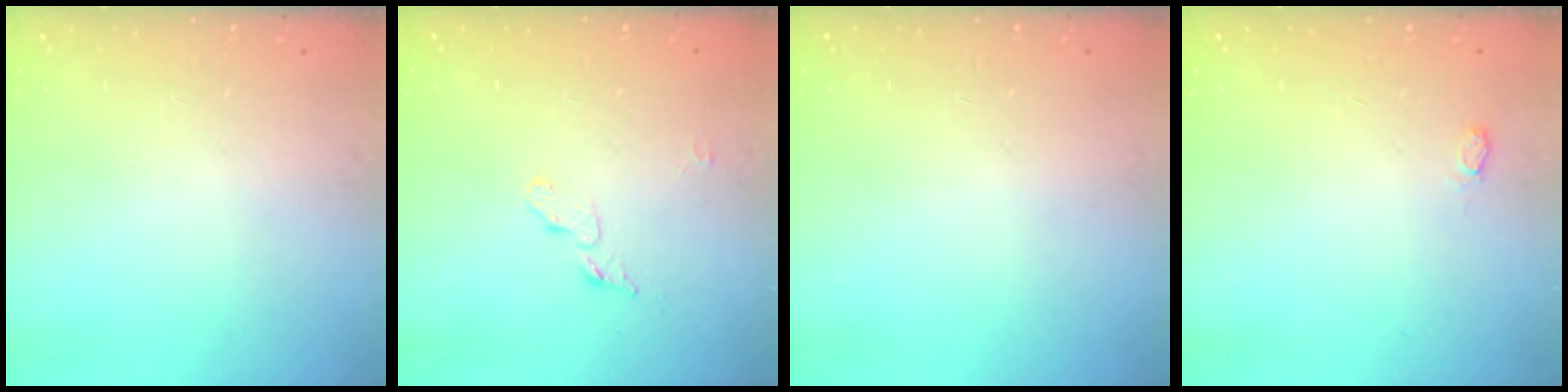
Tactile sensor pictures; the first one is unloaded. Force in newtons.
{"total": 4.8, "press": 4.7, "slide": 0.4}
{"total": 1.2, "press": 1.1, "slide": 0.2}
{"total": 4.5, "press": 4.3, "slide": 1.2}